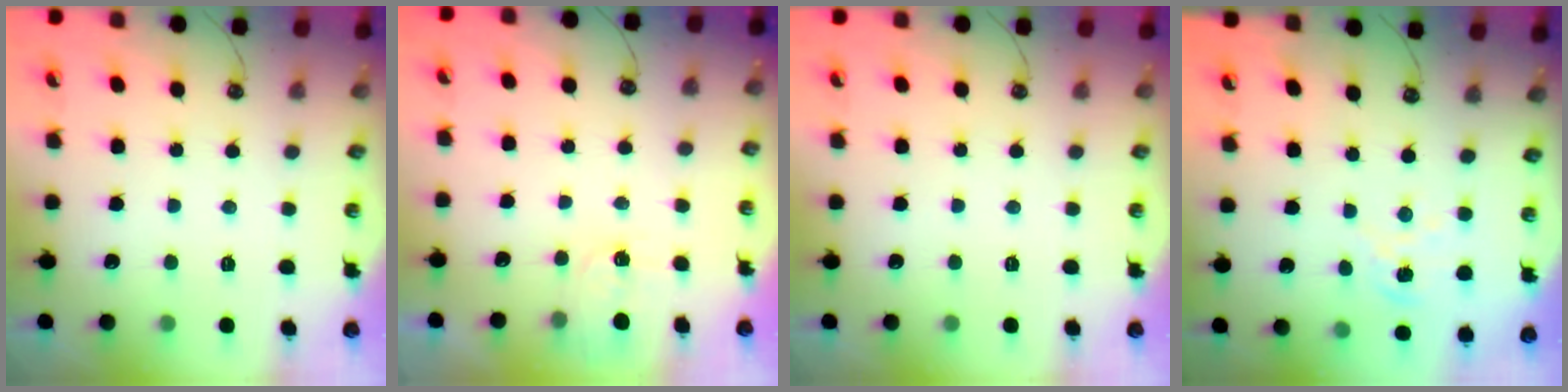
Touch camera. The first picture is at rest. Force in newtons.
{"total": 2.0, "press": 2.0, "slide": 0.3}
{"total": 0.0}
{"total": 2.6, "press": 2.6, "slide": 0.4}